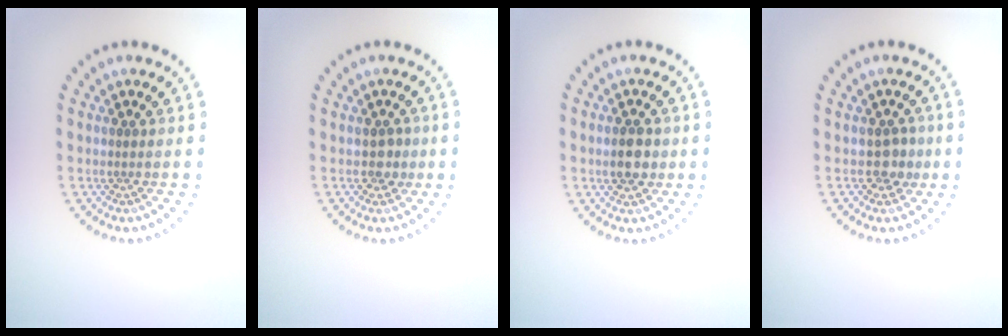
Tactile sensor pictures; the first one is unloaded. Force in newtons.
{"total": 1.3, "press": 1.2, "slide": 0.5}
{"total": 3.0, "press": 3.0, "slide": 0.1}
{"total": 1.7, "press": 1.6, "slide": 0.7}